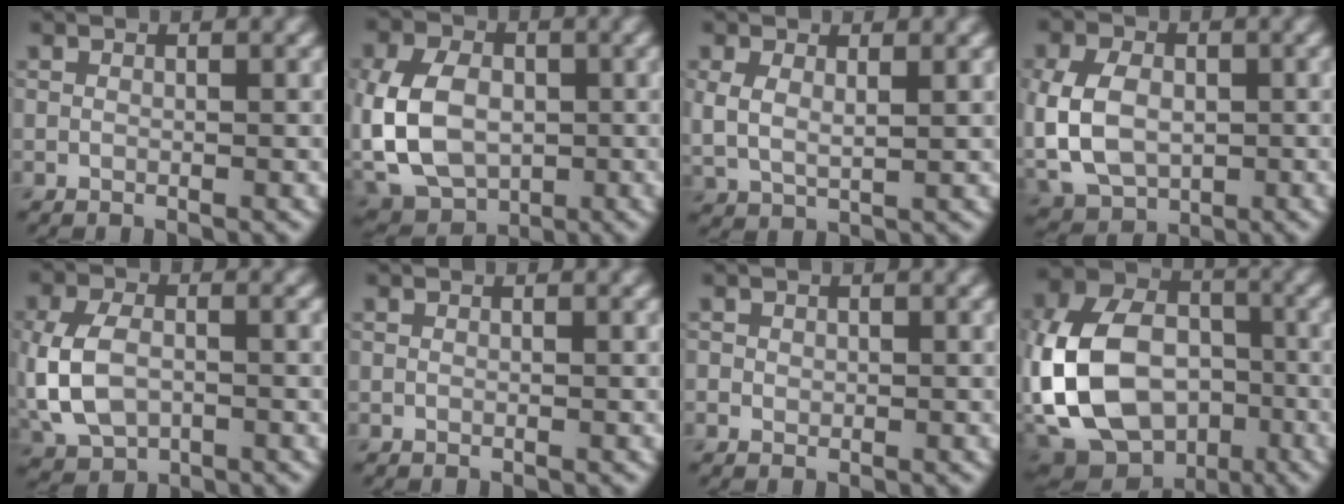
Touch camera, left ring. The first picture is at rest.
{"total": 9.2, "force": [-1.1, 6.8, 6.0], "torque": [-0.132, -0.003, -0.031]}
{"total": 3.1, "force": [0.9, 1.7, 2.4], "torque": [-0.056, -0.003, 0.021]}
{"total": 7.6, "force": [-0.8, 5.6, 5.0], "torque": [-0.113, -0.004, -0.016]}
{"total": 6.2, "force": [-0.9, 4.0, 4.6], "torque": [-0.107, -0.004, -0.018]}
{"total": 0.0}
{"total": 0.7, "force": [0.1, 0.6, 0.2], "torque": [-0.002, -0.001, 0.000]}
{"total": 15.1, "force": [-3.6, 11.3, 9.4], "torque": [-0.204, -0.012, -0.062]}